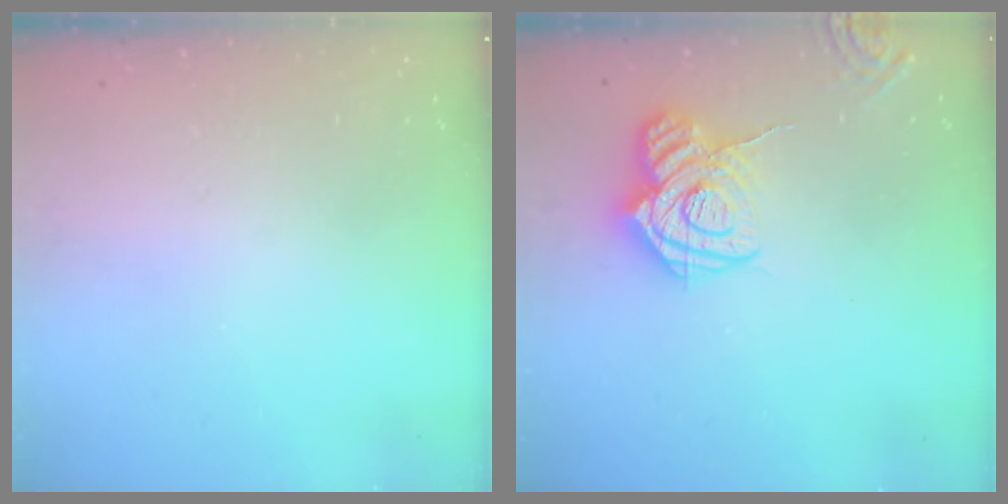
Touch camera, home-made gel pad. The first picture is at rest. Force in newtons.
{"total": 14.7, "press": 14.6, "slide": 1.5}